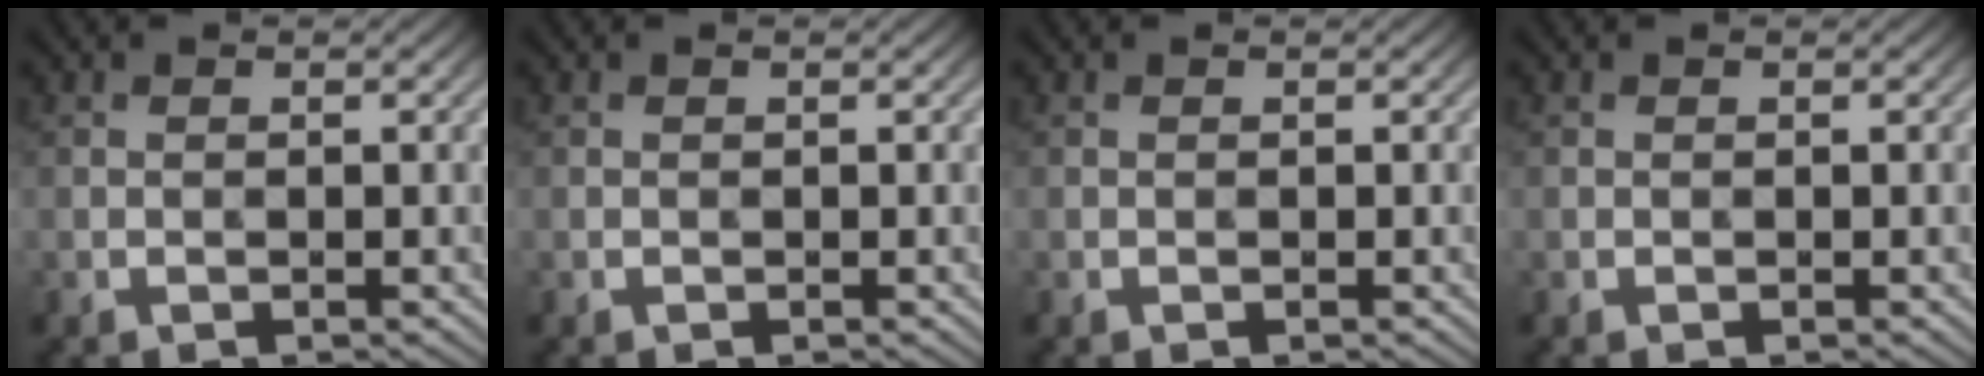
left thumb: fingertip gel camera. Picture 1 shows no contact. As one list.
[{"total": 0.0}, {"total": 0.0}, {"total": 0.0}]